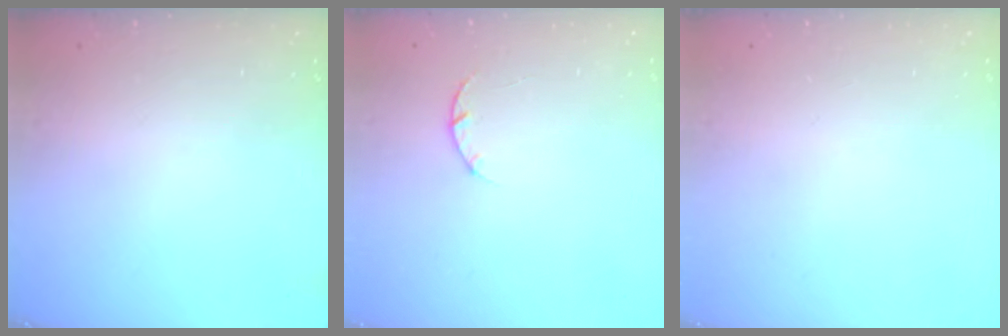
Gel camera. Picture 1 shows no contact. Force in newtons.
{"total": 2.9, "press": 2.9, "slide": 0.5}
{"total": 0.0}